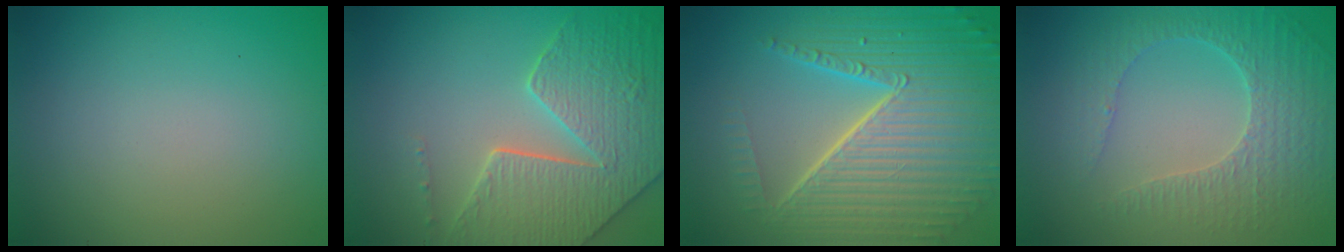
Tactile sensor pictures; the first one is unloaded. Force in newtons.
{"total": 6.6, "press": 5.7, "slide": 3.4}
{"total": 10.2, "press": 6.5, "slide": 7.9}
{"total": 4.2, "press": 3.2, "slide": 2.7}